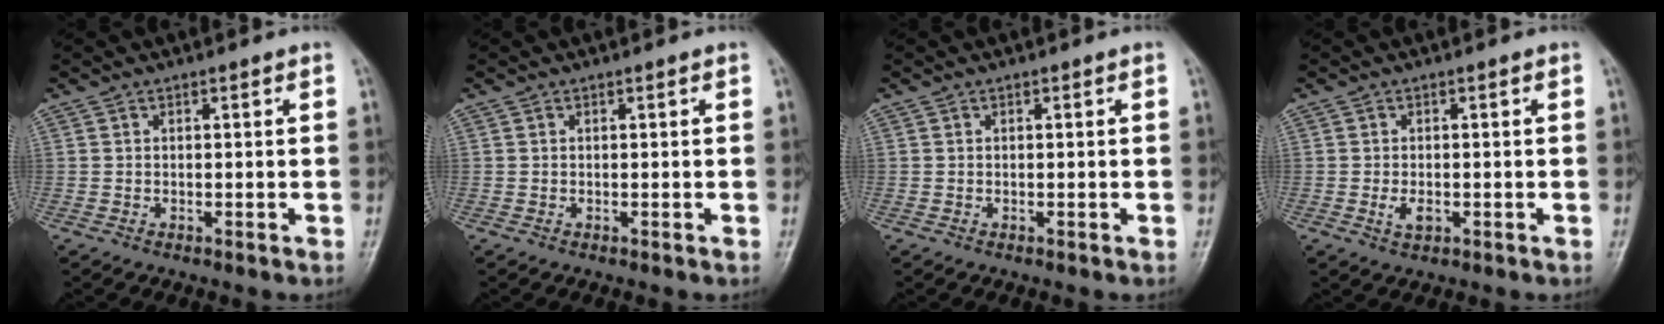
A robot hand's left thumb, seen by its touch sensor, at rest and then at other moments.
{"total": 0.0}
{"total": 0.0}
{"total": 2.5, "force": [-0.5, 1.4, 2.0], "torque": [-0.034, -0.003, -0.009]}